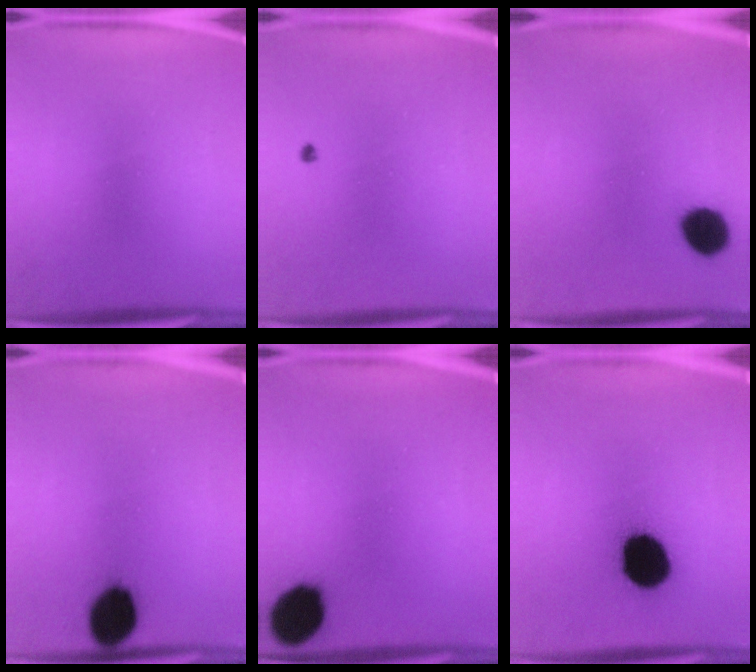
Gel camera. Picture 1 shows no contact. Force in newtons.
{"total": 0.7}
{"total": 9.0}
{"total": 11.2}
{"total": 12.2}
{"total": 17.5}